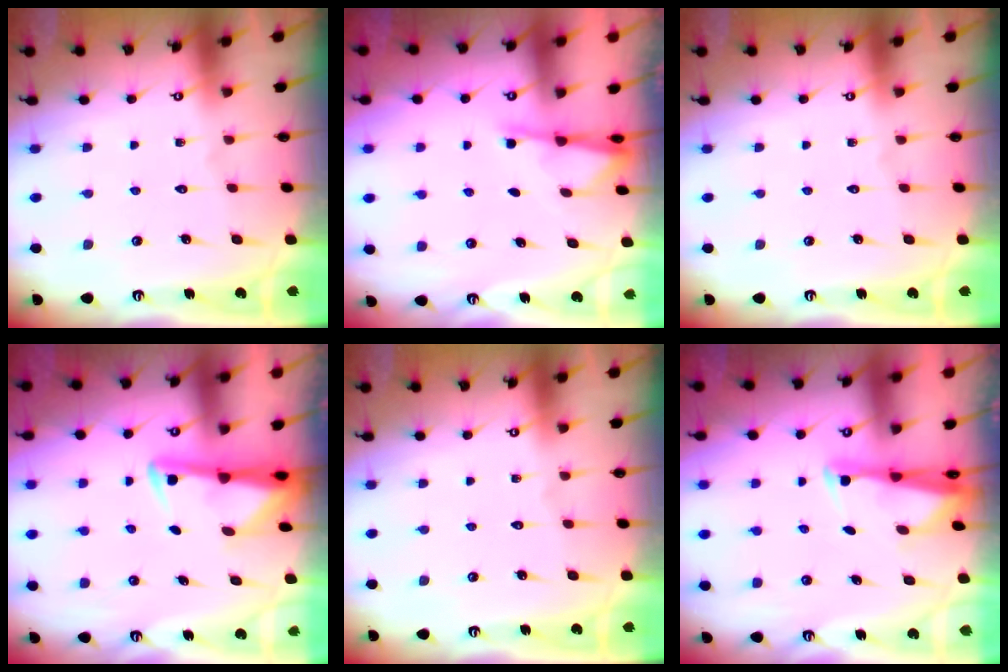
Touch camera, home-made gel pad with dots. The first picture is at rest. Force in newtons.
{"total": 2.3, "press": 2.2, "slide": 0.3}
{"total": 0.0}
{"total": 3.0, "press": 2.9, "slide": 0.5}
{"total": 0.0}
{"total": 2.7, "press": 2.6, "slide": 0.8}